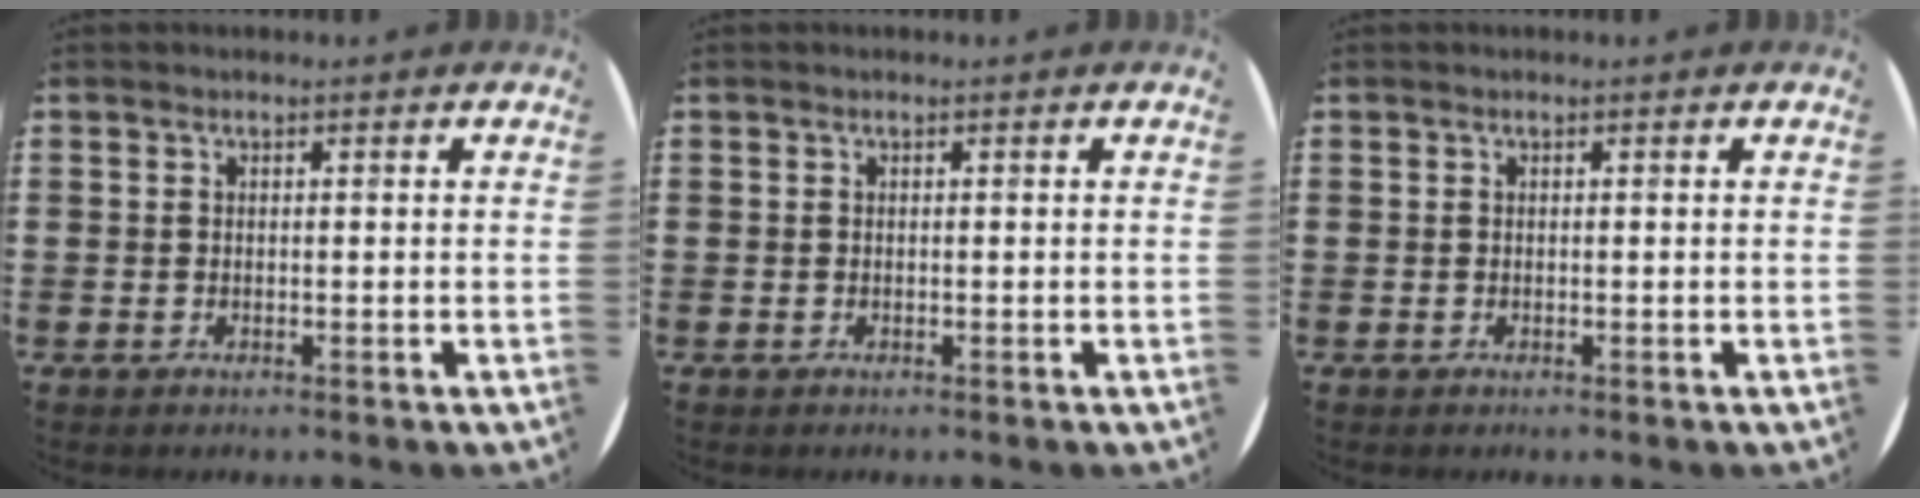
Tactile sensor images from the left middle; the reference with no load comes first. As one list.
[{"total": 0.0}, {"total": 0.0}]